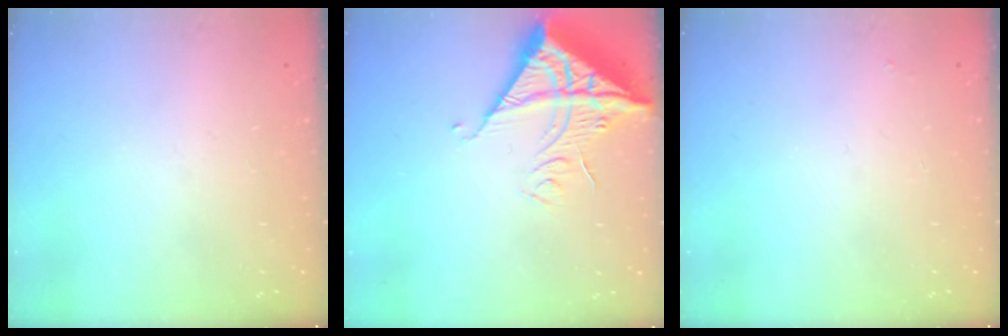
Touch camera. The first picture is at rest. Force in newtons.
{"total": 15.7, "press": 15.6, "slide": 1.8}
{"total": 1.9, "press": 1.9, "slide": 0.3}